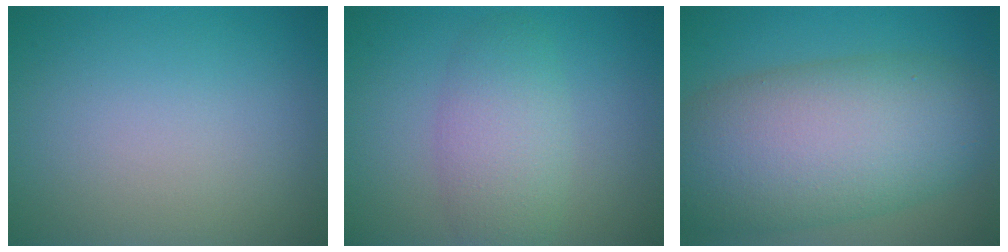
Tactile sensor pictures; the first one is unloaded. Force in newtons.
{"total": 4.2, "press": 4.2, "slide": 0.2}
{"total": 12.2, "press": 12.2, "slide": 0.4}